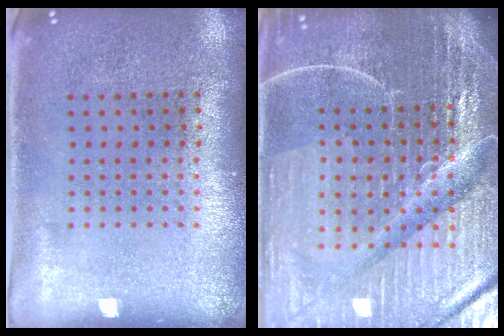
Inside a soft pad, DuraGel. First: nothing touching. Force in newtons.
{"total": 7.1, "press": 6.2, "slide": 3.5}